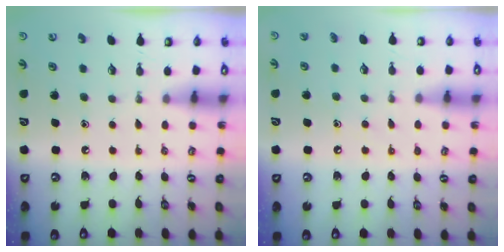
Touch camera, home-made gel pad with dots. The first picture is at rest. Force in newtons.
{"total": 5.7, "press": 5.7, "slide": 0.7}